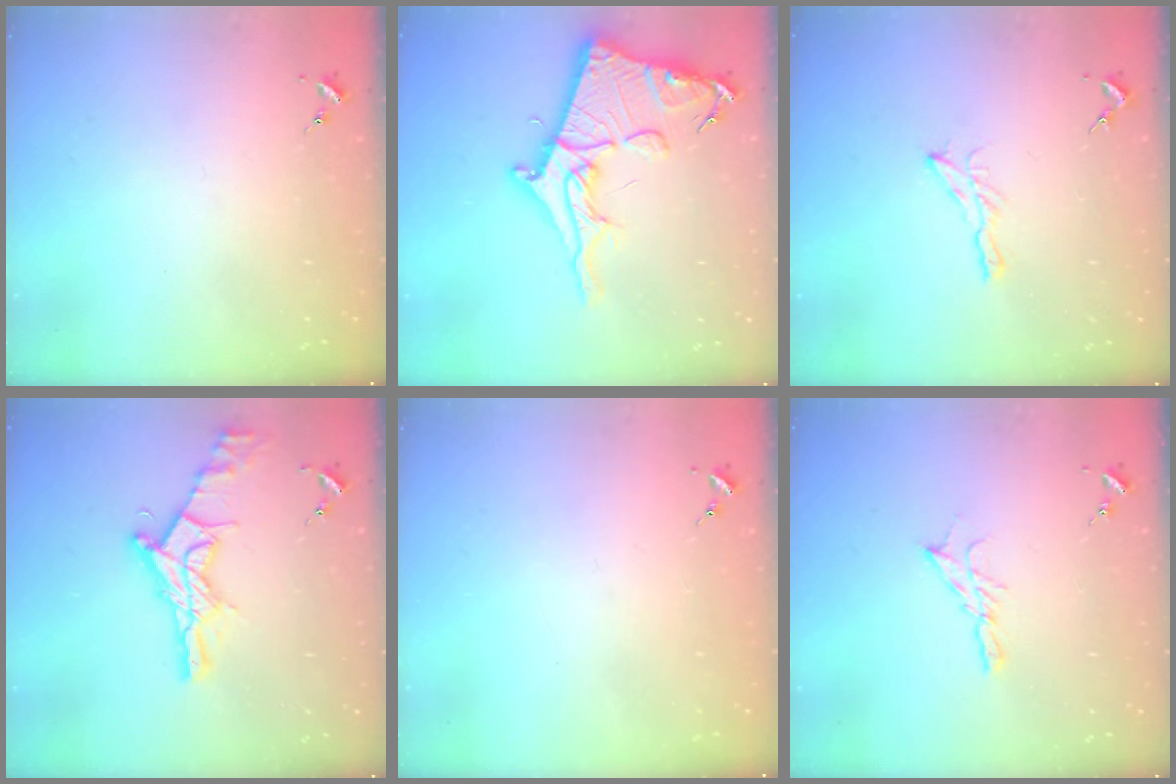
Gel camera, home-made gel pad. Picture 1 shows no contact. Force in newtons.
{"total": 19.2, "press": 19.1, "slide": 1.8}
{"total": 6.0, "press": 6.0, "slide": 0.2}
{"total": 17.3, "press": 17.2, "slide": 1.4}
{"total": 0.0}
{"total": 6.3, "press": 6.3, "slide": 0.2}